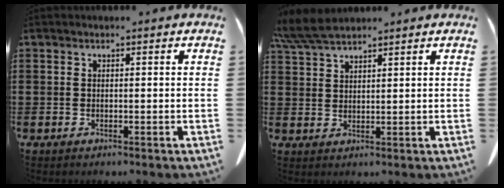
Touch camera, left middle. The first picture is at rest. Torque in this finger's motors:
{"motor_torque": [0.21, 0.09, 0.09, 0.05]}